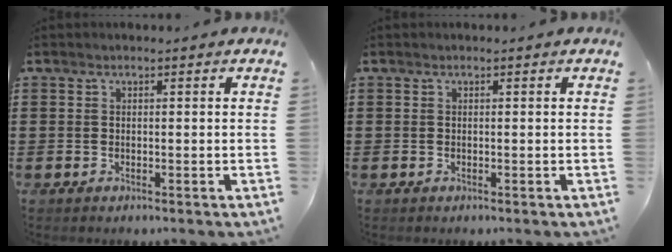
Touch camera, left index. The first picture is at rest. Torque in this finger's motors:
{"motor_torque": [0.00, 0.00, 0.00, -0.01]}